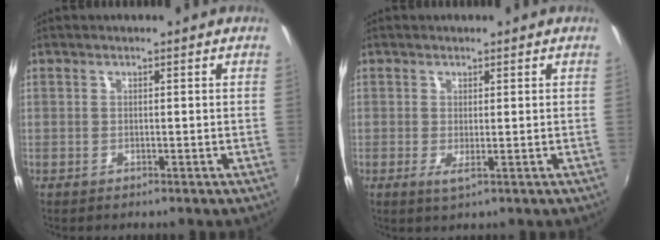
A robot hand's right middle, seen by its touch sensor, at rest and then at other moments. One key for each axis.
{"total": 1.7, "fx": -0.1, "fy": 0.1, "fz": 1.7, "tx": -0.033, "ty": -0.006, "tz": -0.002}